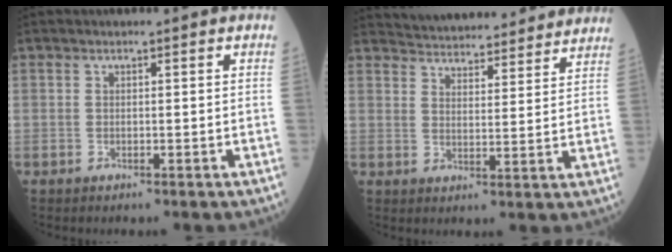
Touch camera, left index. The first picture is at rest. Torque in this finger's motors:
{"motor_torque": [-0.14, -1.19, 0.28, 0.11]}